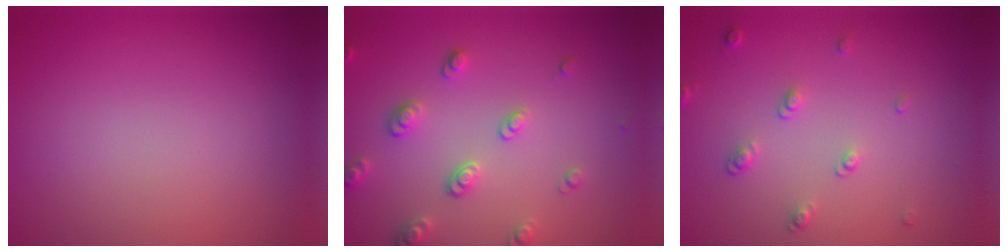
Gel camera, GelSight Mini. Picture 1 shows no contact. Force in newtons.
{"total": 2.6, "press": 2.6, "slide": 0.6}
{"total": 1.5, "press": 1.0, "slide": 1.1}